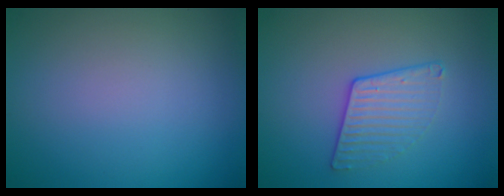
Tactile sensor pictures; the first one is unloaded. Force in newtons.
{"total": 2.3, "press": 1.9, "slide": 1.3}